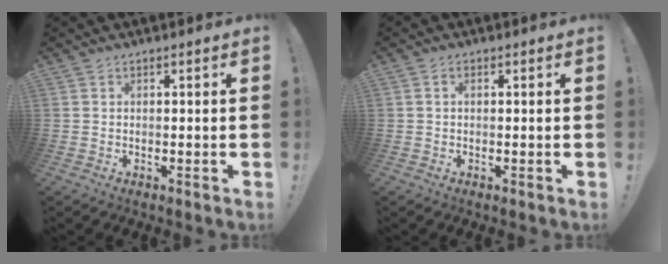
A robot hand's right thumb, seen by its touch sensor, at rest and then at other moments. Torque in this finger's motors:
{"motor_torque": [-0.30, 0.15, -0.03, 0.17, 0.05]}